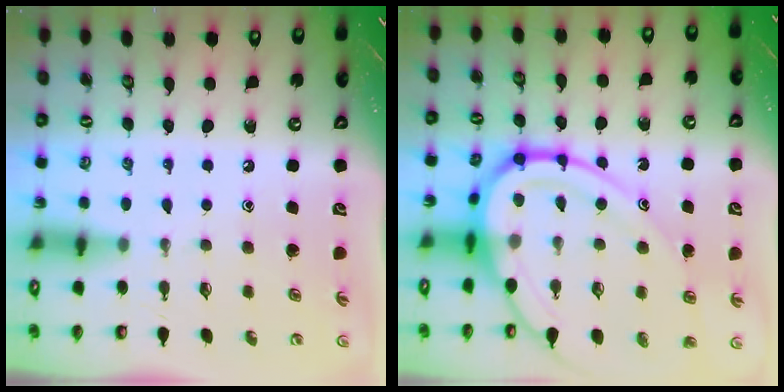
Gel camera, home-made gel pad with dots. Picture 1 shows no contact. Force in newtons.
{"total": 17.7, "press": 17.7, "slide": 1.1}